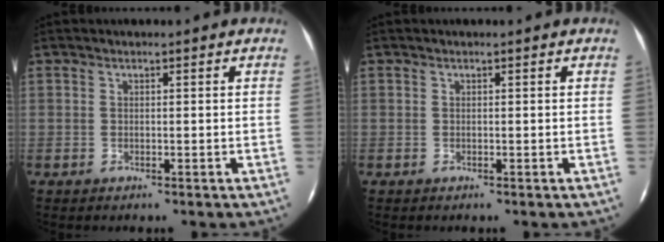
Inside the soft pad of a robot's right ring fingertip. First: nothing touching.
{"total": 0.0}